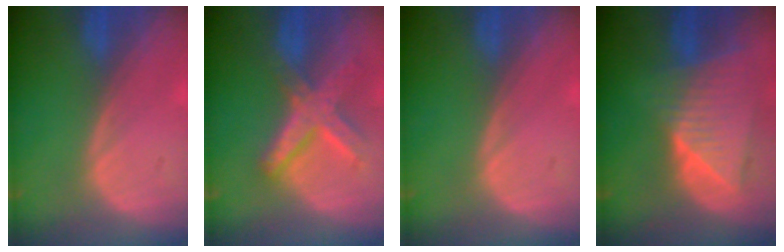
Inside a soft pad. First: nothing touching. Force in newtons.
{"total": 8.4, "press": 7.1, "slide": 4.3}
{"total": 0.0}
{"total": 9.0, "press": 8.0, "slide": 4.1}